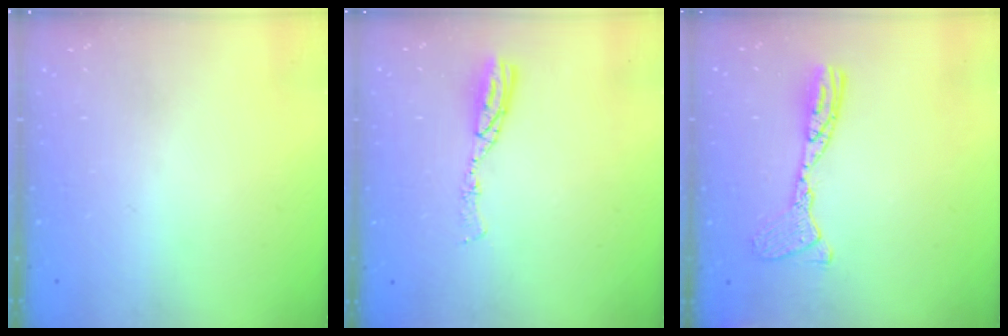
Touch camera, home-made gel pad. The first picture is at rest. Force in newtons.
{"total": 6.6, "press": 6.5, "slide": 0.7}
{"total": 12.0, "press": 11.9, "slide": 1.1}